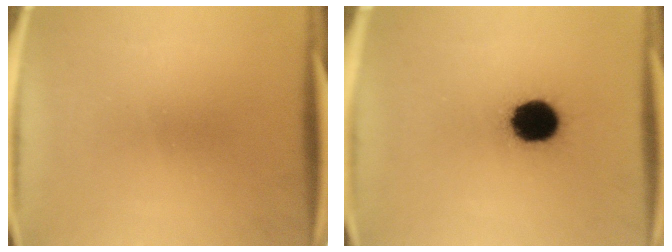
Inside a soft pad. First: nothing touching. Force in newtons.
{"total": 12.6}